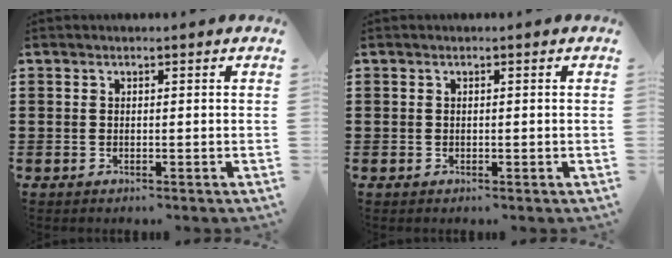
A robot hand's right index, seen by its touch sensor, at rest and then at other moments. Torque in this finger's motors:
{"motor_torque": [-0.68, 0.60, 0.02, -0.01]}